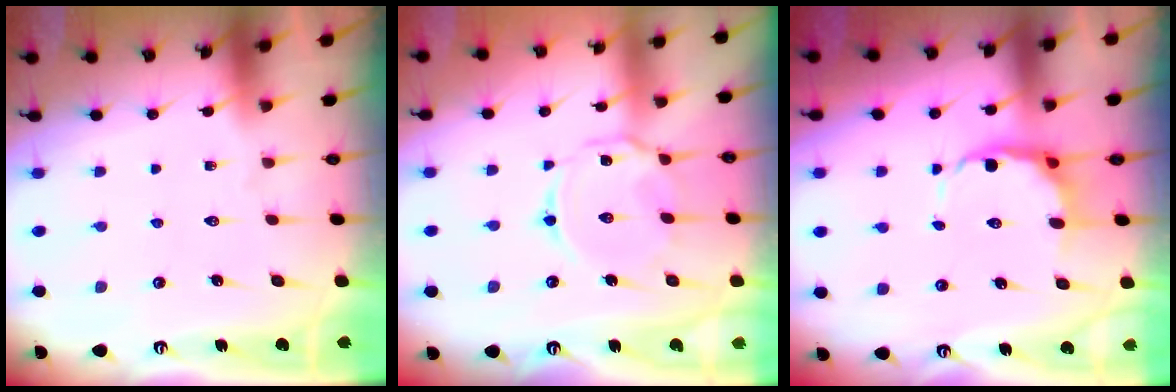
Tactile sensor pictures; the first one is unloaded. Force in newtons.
{"total": 7.3, "press": 7.3, "slide": 0.4}
{"total": 6.8, "press": 6.3, "slide": 2.6}